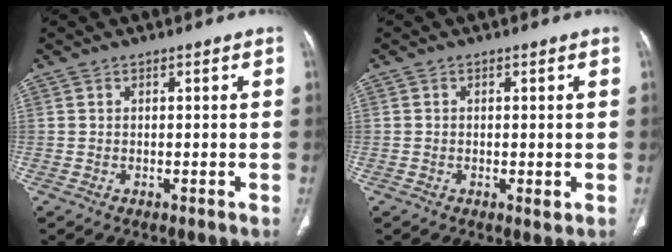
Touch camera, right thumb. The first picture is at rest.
{"total": 1.1, "force": [-0.2, 0.4, 1.0], "torque": [-0.017, -0.004, -0.004]}